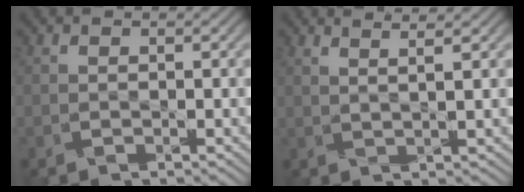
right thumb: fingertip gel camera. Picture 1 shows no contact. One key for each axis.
{"total": 2.7, "fx": 2.4, "fy": -0.5, "fz": 1.1, "tx": -0.012, "ty": 0.004, "tz": 0.031}